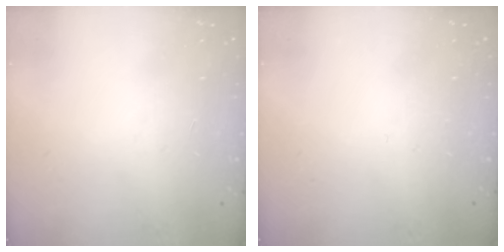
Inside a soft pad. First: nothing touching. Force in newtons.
{"total": 0.0}